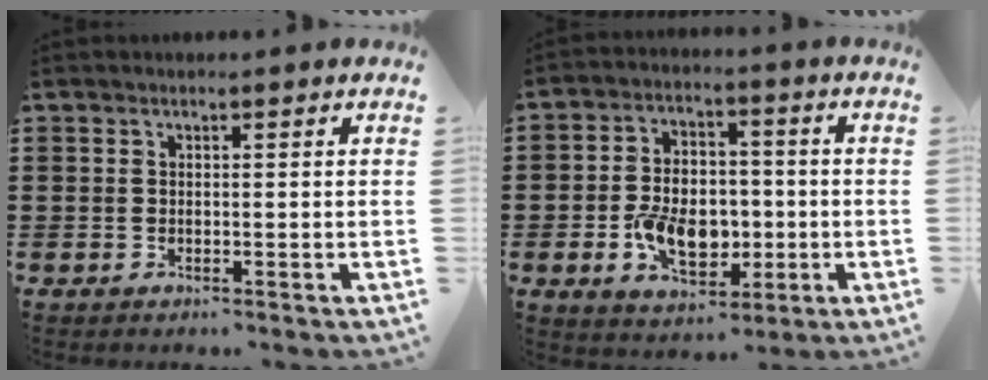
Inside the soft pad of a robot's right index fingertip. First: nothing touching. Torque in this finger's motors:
{"motor_torque": [1.69, 0.45, 0.46, 0.19]}